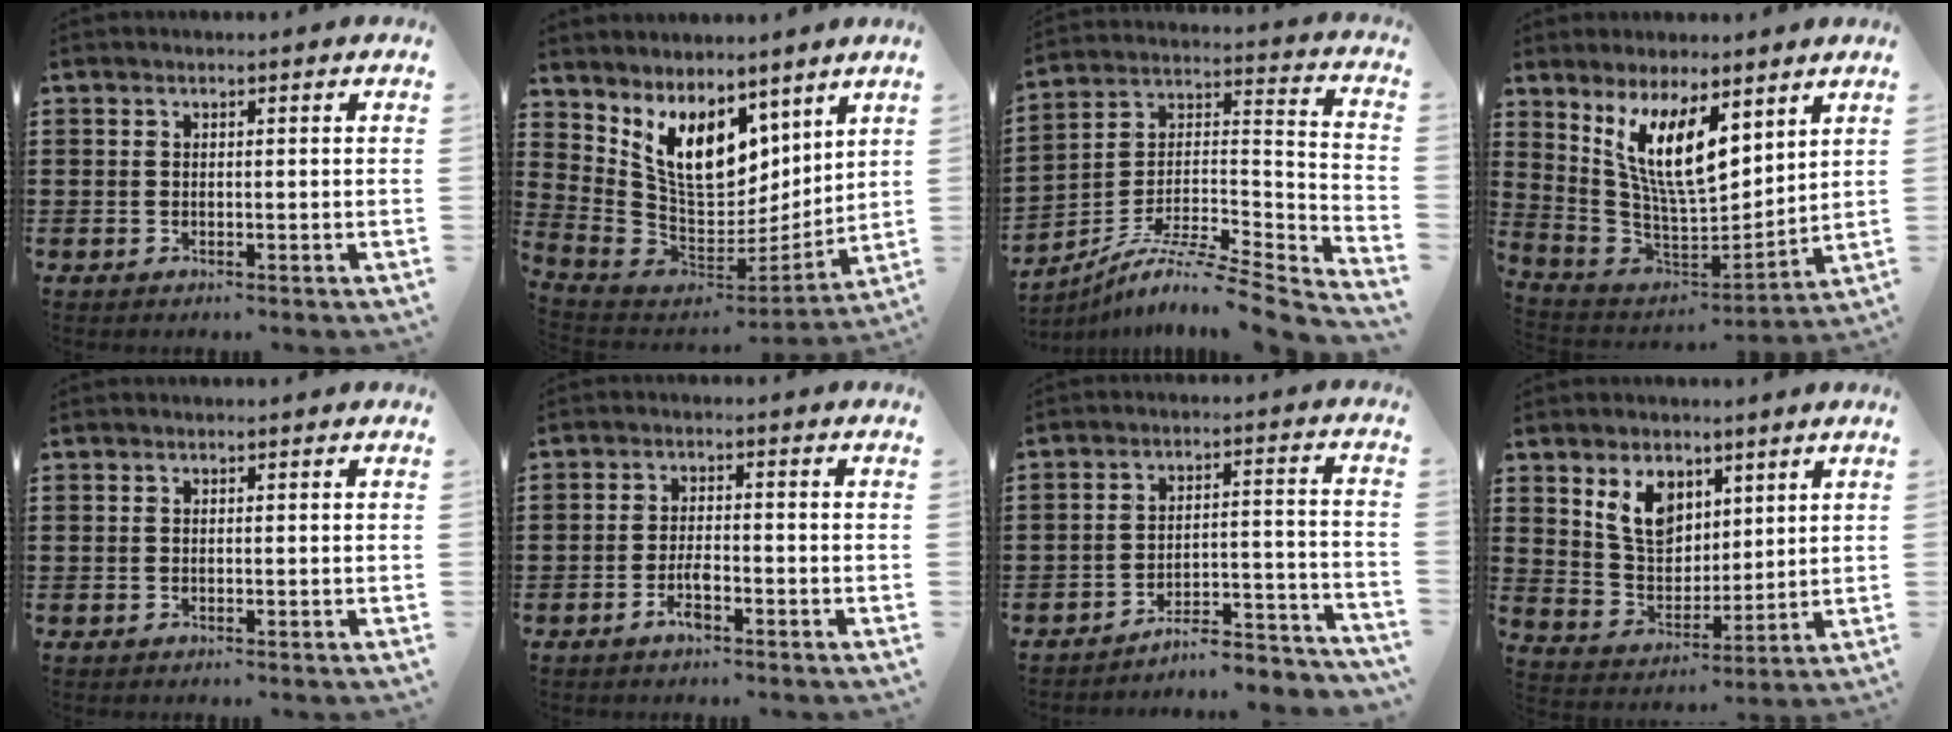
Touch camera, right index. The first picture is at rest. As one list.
[{"total": 11.6, "force": [6.0, 7.1, 7.0], "torque": [-0.149, -0.034, 0.123]}, {"total": 8.0, "force": [-6.5, 0.7, 4.6], "torque": [-0.089, -0.006, -0.136]}, {"total": 11.7, "force": [6.1, 4.2, 9.1], "torque": [-0.193, -0.019, 0.114]}, {"total": 0.0}, {"total": 3.7, "force": [-2.0, 1.3, 2.9], "torque": [-0.063, 0.001, -0.039]}, {"total": 5.8, "force": [-5.5, 0.6, 1.7], "torque": [-0.028, 0.005, -0.109]}, {"total": 7.7, "force": [4.2, 5.2, 3.9], "torque": [-0.091, 0.006, 0.078]}]